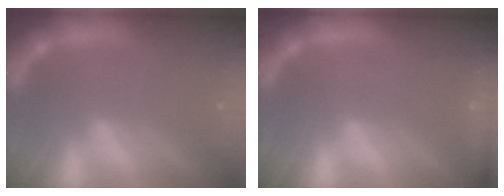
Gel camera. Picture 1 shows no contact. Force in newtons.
{"total": 3.0}